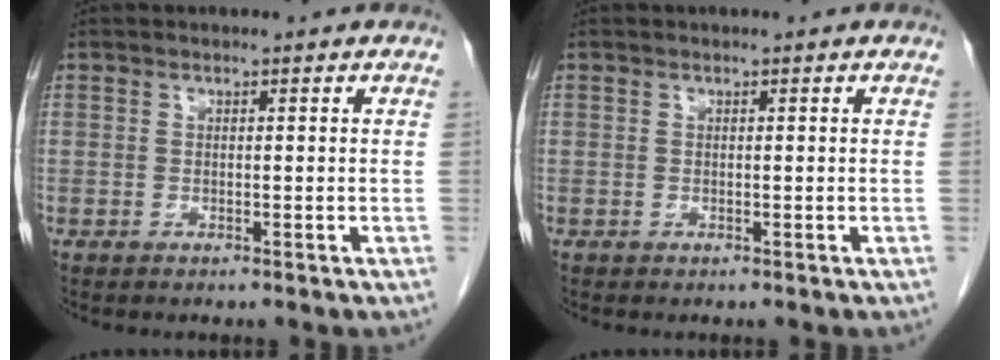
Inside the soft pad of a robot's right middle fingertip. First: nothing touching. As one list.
[{"total": 0.0}]